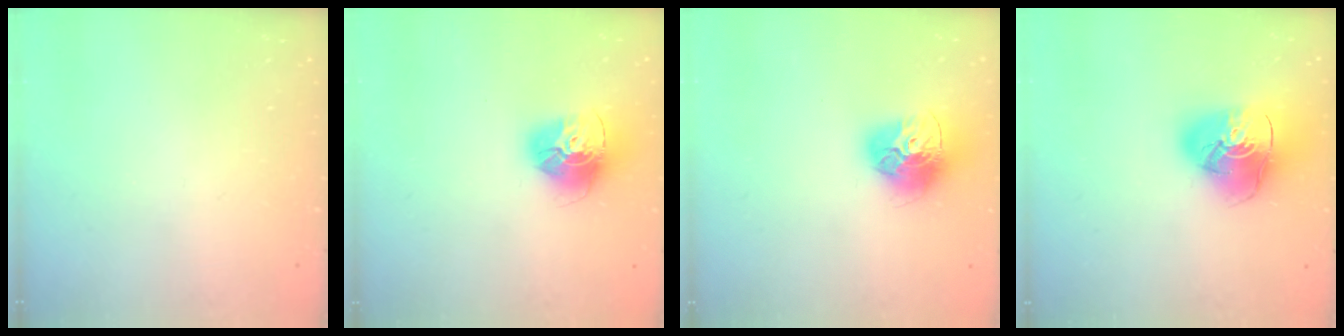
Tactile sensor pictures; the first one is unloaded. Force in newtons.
{"total": 16.3, "press": 16.2, "slide": 1.5}
{"total": 16.0, "press": 15.9, "slide": 1.7}
{"total": 17.2, "press": 17.1, "slide": 2.0}